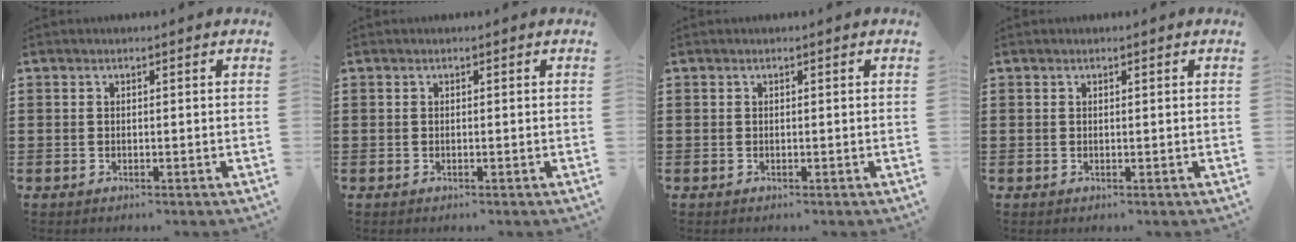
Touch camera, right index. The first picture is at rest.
{"total": 0.0}
{"total": 0.0}
{"total": 0.0}